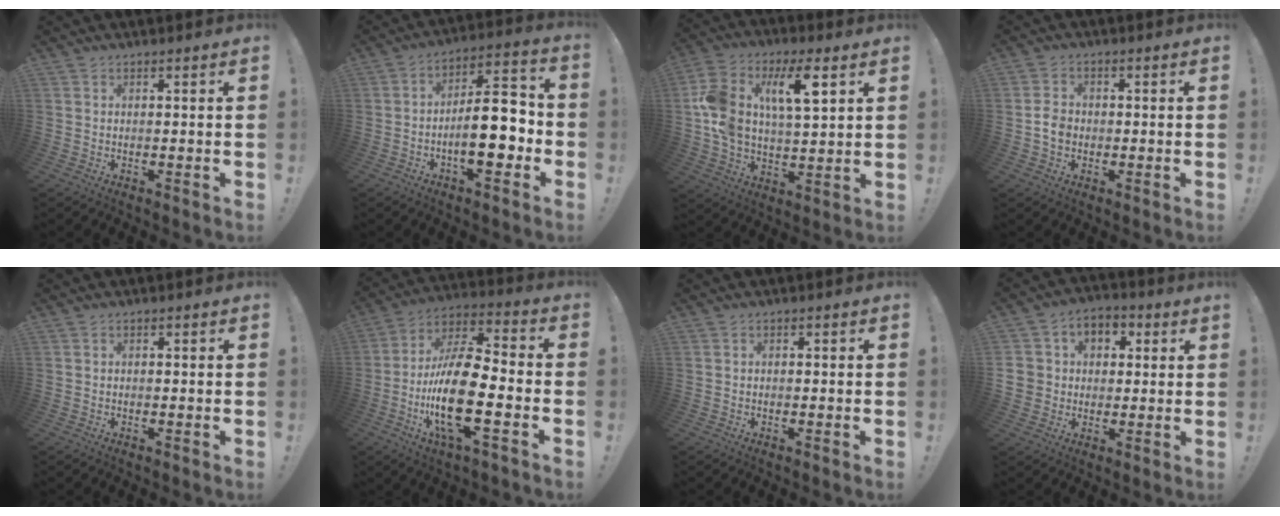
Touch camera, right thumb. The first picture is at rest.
{"total": 15.7, "force": [-4.4, 6.0, 13.9], "torque": [-0.204, 0.019, -0.074]}
{"total": 15.4, "force": [5.6, 8.3, 11.8], "torque": [-0.220, -0.009, 0.092]}
{"total": 4.9, "force": [-1.0, 4.0, 2.7], "torque": [-0.037, 0.013, -0.015]}
{"total": 0.5, "force": [-0.4, 0.3, 0.2], "torque": [-0.004, 0.002, -0.006]}
{"total": 20.9, "force": [-5.7, 7.6, 18.7], "torque": [-0.364, 0.021, -0.095]}
{"total": 0.7, "force": [-0.5, 0.4, 0.3], "torque": [-0.005, 0.002, -0.009]}
{"total": 7.6, "force": [0.3, 7.2, 2.4], "torque": [-0.026, 0.006, 0.012]}